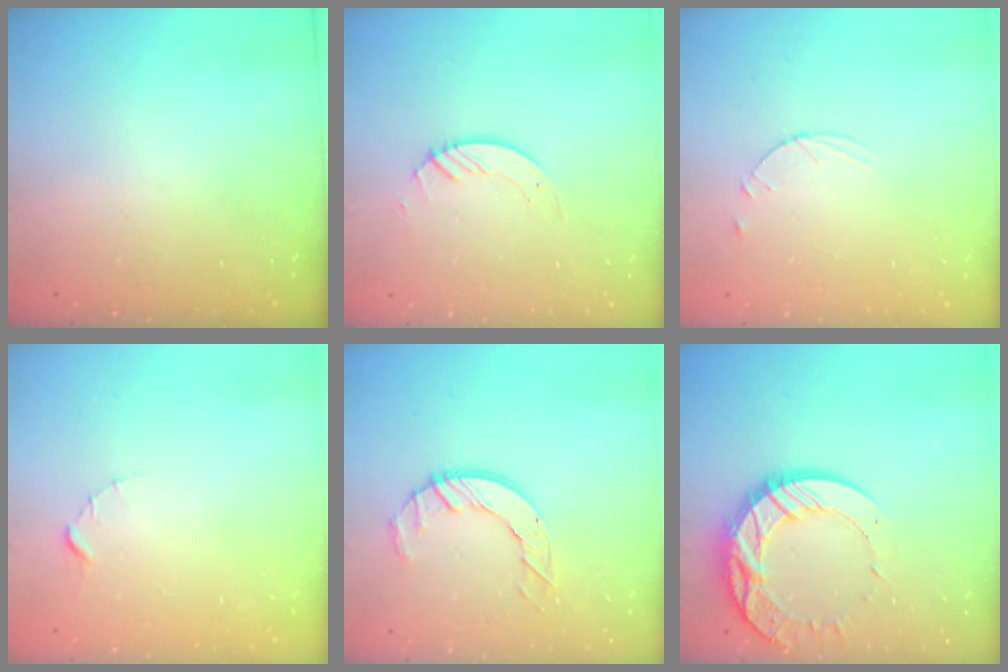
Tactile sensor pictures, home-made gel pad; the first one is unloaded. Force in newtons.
{"total": 2.9, "press": 2.9, "slide": 0.3}
{"total": 3.6, "press": 3.5, "slide": 0.4}
{"total": 1.5, "press": 1.5, "slide": 0.2}
{"total": 7.4, "press": 7.4, "slide": 0.5}
{"total": 16.6, "press": 16.5, "slide": 1.3}